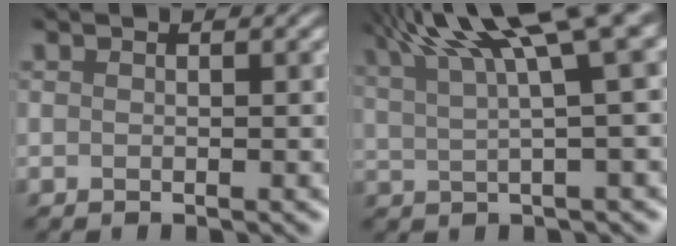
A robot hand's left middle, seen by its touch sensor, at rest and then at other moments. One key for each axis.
{"total": 11.0, "fx": 6.0, "fy": 2.4, "fz": 8.9, "tx": -0.127, "ty": 0.035, "tz": 0.098}